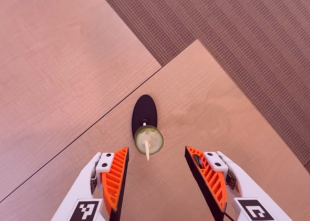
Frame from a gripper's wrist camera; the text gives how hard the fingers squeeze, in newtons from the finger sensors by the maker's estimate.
{"total": 0.0}